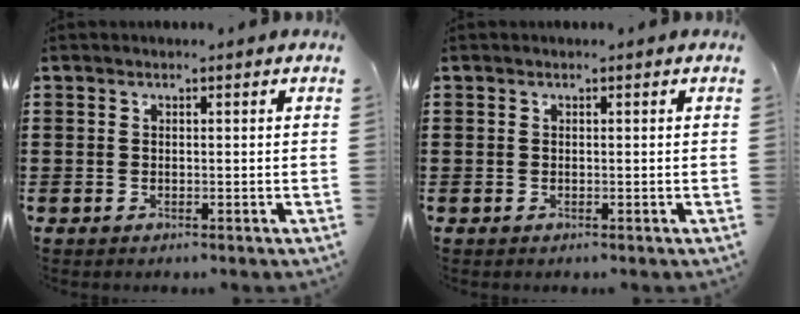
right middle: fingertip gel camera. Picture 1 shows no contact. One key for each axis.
{"total": 0.0}